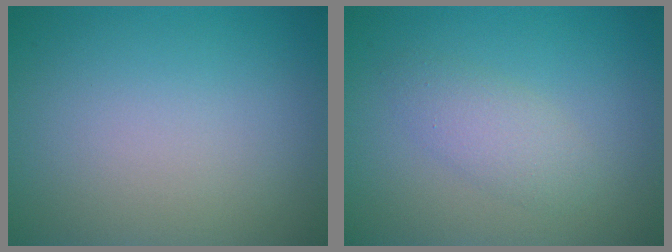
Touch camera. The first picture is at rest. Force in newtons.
{"total": 2.2, "press": 2.2, "slide": 0.1}